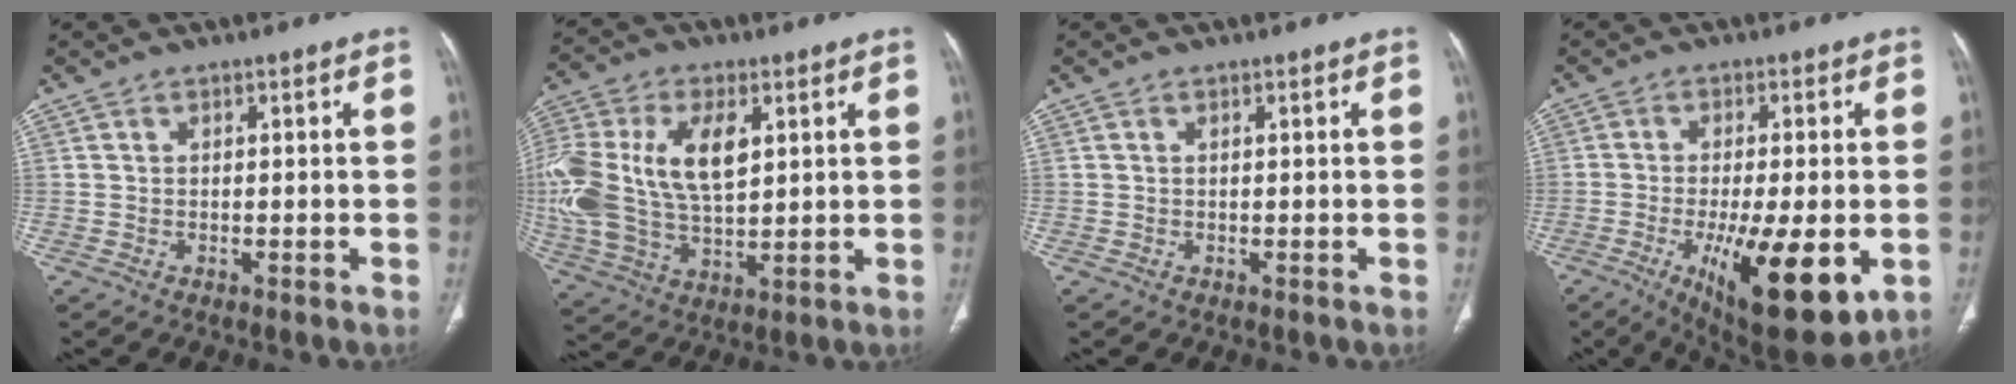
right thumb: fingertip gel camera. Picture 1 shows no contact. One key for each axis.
{"total": 22.6, "fx": 4.4, "fy": 13.0, "fz": 18.0, "tx": -0.411, "ty": 0.004, "tz": 0.082}
{"total": 0.0}
{"total": 18.2, "fx": -5.5, "fy": 5.8, "fz": 16.4, "tx": -0.234, "ty": -0.020, "tz": -0.066}